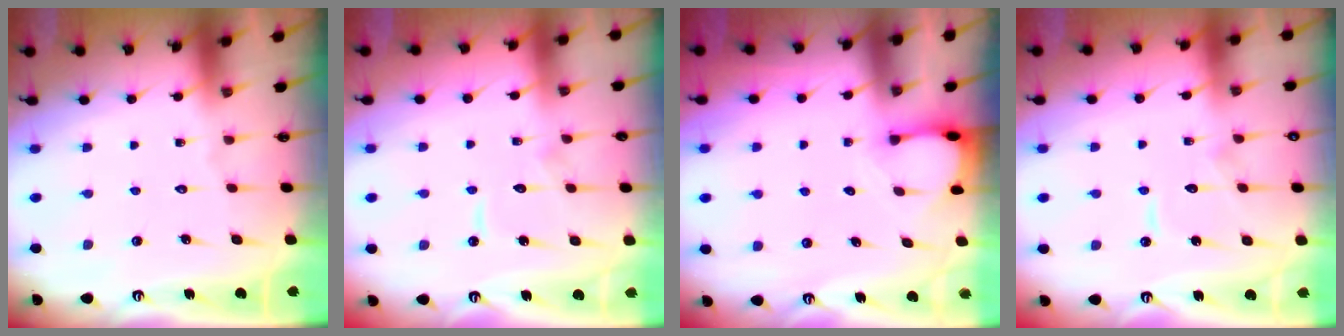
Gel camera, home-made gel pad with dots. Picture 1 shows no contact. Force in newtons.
{"total": 7.0, "press": 7.0, "slide": 0.6}
{"total": 2.3, "press": 2.3, "slide": 0.3}
{"total": 7.9, "press": 7.9, "slide": 0.6}